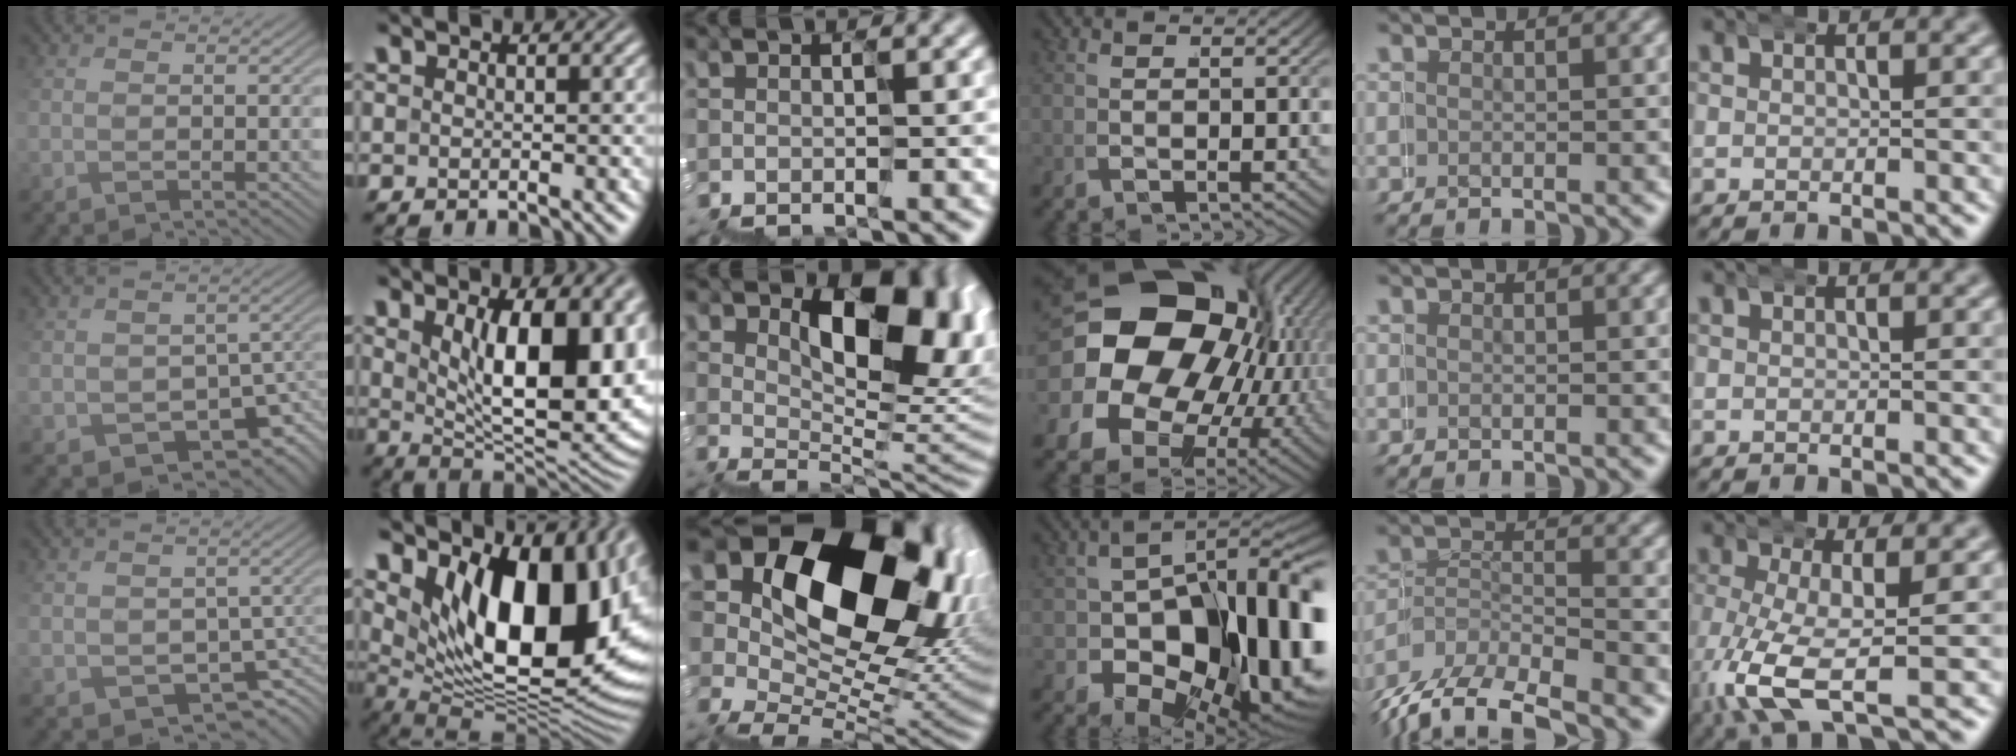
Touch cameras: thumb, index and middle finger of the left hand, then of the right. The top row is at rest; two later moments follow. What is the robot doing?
{"motion": "wrap", "object": "duck tape"}